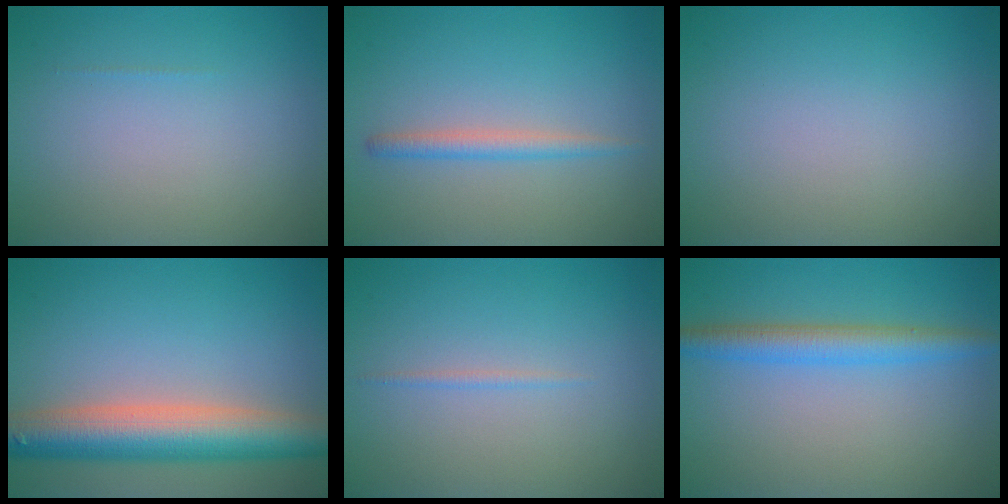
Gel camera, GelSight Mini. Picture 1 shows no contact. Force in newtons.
{"total": 1.8, "press": 1.8, "slide": 0.1}
{"total": 0.0}
{"total": 8.2, "press": 8.1, "slide": 0.3}
{"total": 0.6, "press": 0.6, "slide": 0.1}
{"total": 3.6, "press": 3.6, "slide": 0.0}